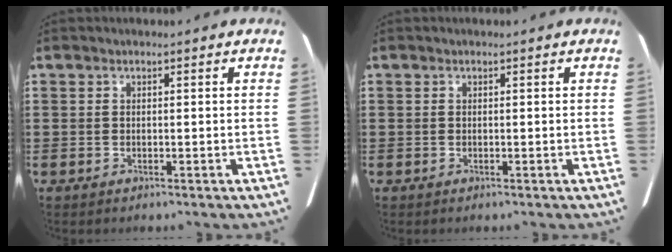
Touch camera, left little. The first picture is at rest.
{"total": 0.0}